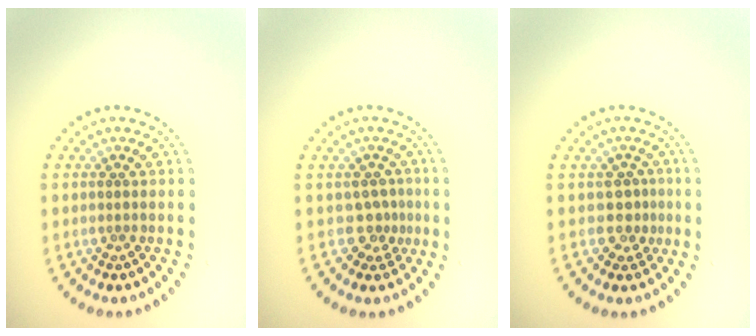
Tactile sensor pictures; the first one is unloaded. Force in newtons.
{"total": 2.2, "press": 1.5, "slide": 1.6}
{"total": 2.1, "press": 1.6, "slide": 1.3}